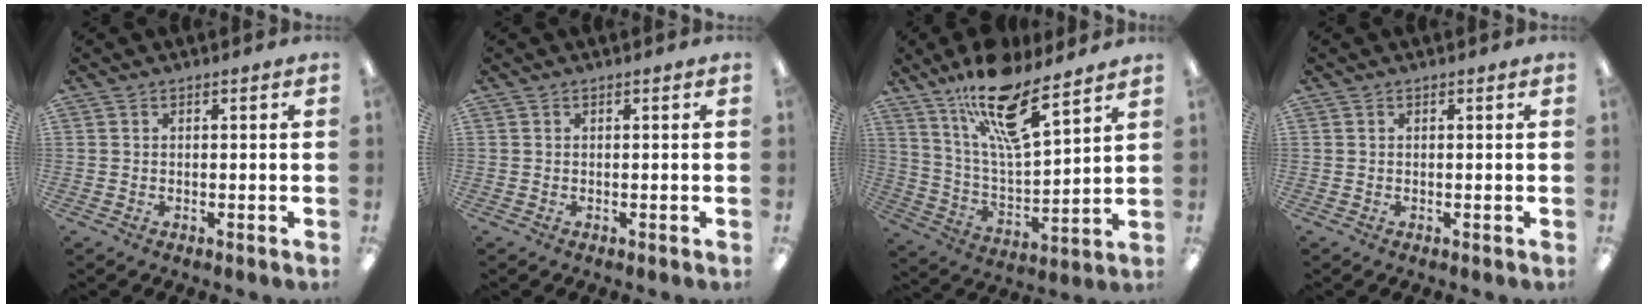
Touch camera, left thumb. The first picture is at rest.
{"total": 0.0}
{"total": 17.6, "force": [12.6, 5.0, 11.2], "torque": [-0.196, -0.073, 0.212]}
{"total": 0.0}